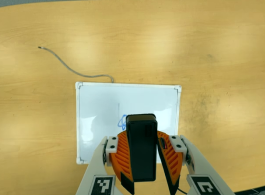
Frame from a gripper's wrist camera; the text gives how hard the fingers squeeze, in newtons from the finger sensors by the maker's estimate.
{"total": 8.2, "left": 8.3, "right": 8.2}